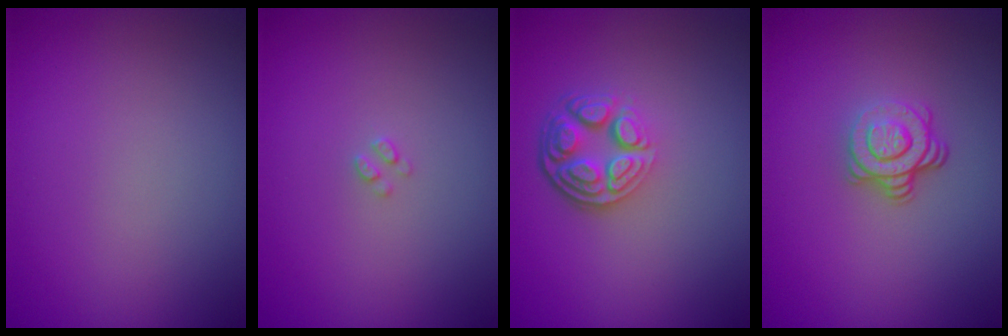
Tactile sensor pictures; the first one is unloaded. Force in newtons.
{"total": 0.7, "press": 0.6, "slide": 0.1}
{"total": 4.5, "press": 3.4, "slide": 2.9}
{"total": 3.6, "press": 2.5, "slide": 2.6}